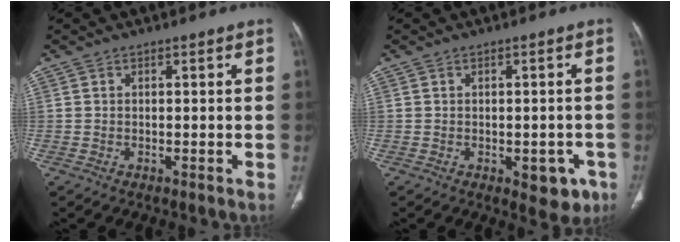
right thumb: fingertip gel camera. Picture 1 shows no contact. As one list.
[{"total": 5.8, "force": [-2.3, 3.3, 4.1], "torque": [-0.020, 0.005, -0.020]}]